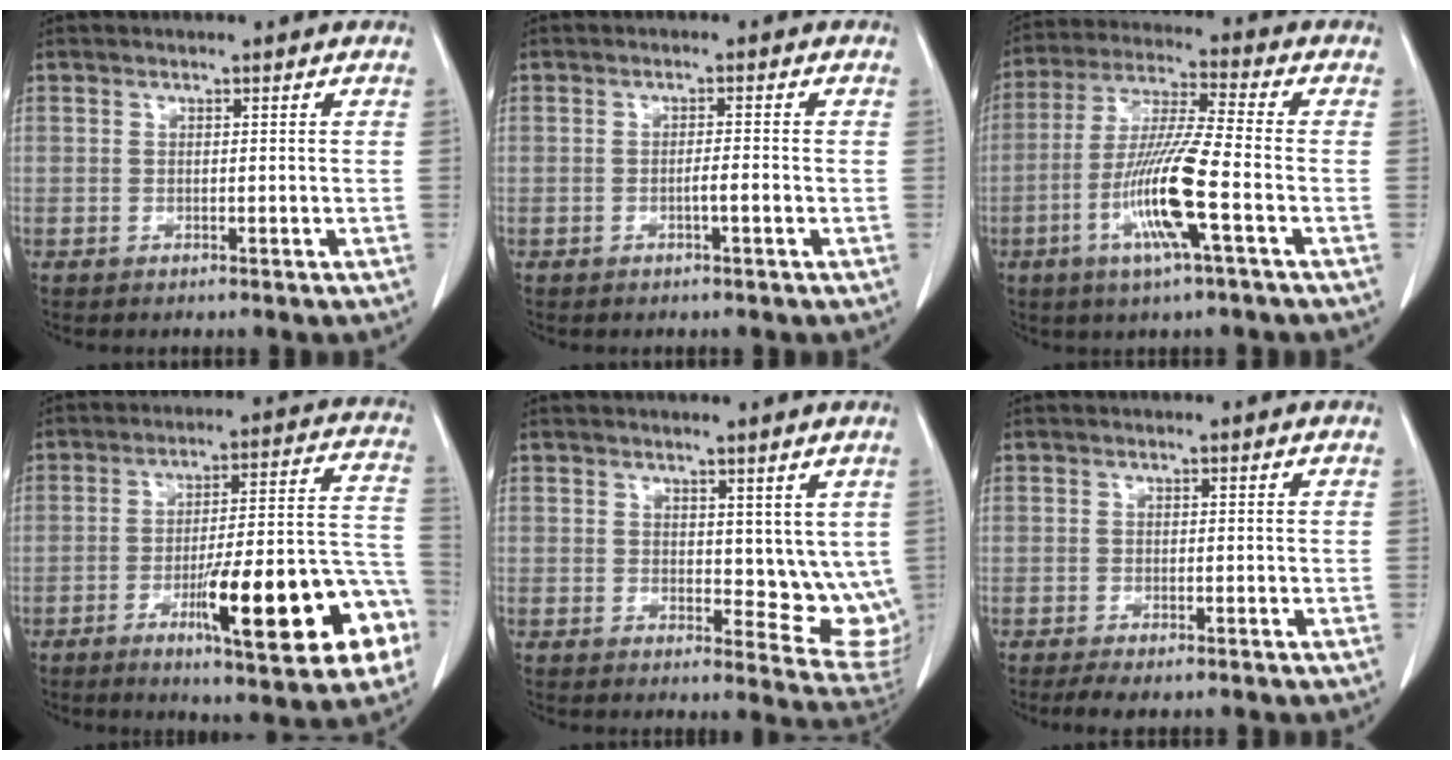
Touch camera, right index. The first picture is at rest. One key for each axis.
{"total": 1.5, "fx": -0.5, "fy": 0.0, "fz": 1.5, "tx": -0.023, "ty": 0.002, "tz": -0.006}
{"total": 12.2, "fx": -4.0, "fy": -0.1, "fz": 11.5, "tx": -0.232, "ty": -0.009, "tz": -0.078}
{"total": 20.0, "fx": -7.9, "fy": 2.8, "fz": 18.2, "tx": -0.206, "ty": 0.017, "tz": -0.102}
{"total": 7.9, "fx": 2.4, "fy": 4.3, "fz": 6.2, "tx": -0.053, "ty": -0.015, "tz": 0.038}
{"total": 2.3, "fx": -1.6, "fy": 0.7, "fz": 1.4, "tx": -0.028, "ty": -0.006, "tz": -0.025}